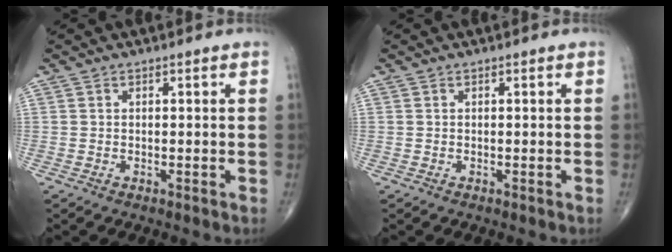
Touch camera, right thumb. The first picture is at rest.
{"total": 0.0}